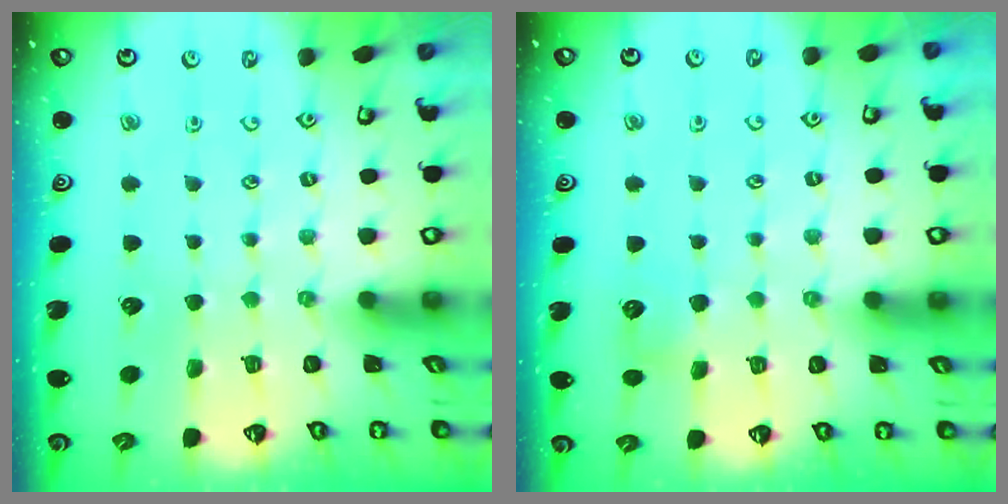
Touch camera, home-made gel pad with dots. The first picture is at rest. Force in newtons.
{"total": 5.7, "press": 5.7, "slide": 0.7}